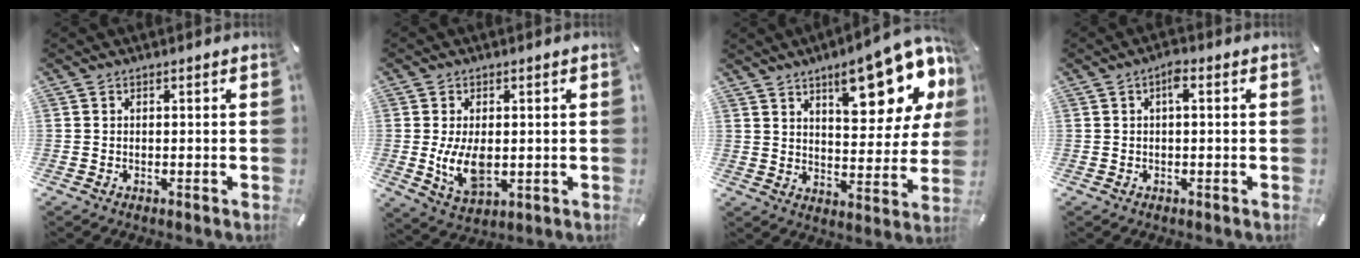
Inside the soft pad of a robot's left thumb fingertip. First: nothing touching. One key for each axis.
{"total": 8.4, "fx": -0.3, "fy": 5.0, "fz": 6.8, "tx": -0.141, "ty": -0.010, "tz": -0.009}
{"total": 18.9, "fx": 11.1, "fy": 7.3, "fz": 13.4, "tx": -0.166, "ty": -0.072, "tz": 0.174}
{"total": 2.7, "fx": 0.4, "fy": 0.9, "fz": 2.5, "tx": -0.051, "ty": 0.010, "tz": 0.004}